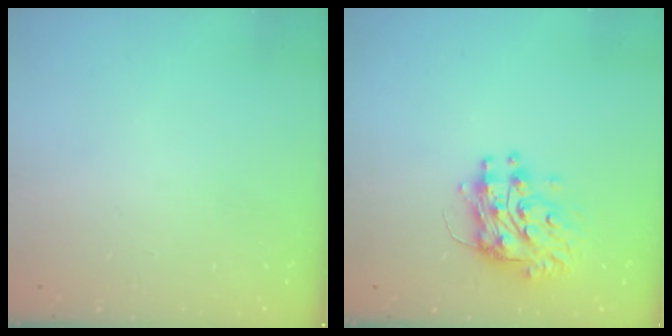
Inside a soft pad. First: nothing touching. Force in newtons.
{"total": 10.1, "press": 10.1, "slide": 1.0}